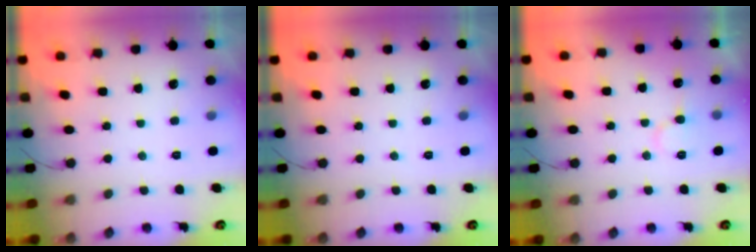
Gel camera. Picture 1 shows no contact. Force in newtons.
{"total": 0.0}
{"total": 7.2, "press": 7.1, "slide": 0.6}